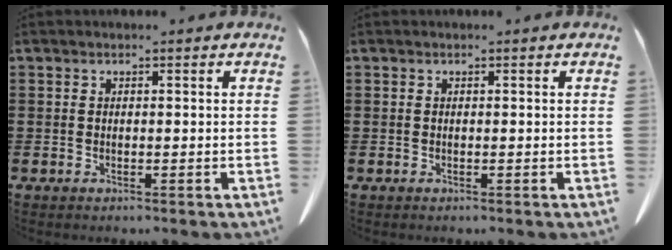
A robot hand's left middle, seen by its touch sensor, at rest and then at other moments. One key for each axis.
{"total": 0.0}